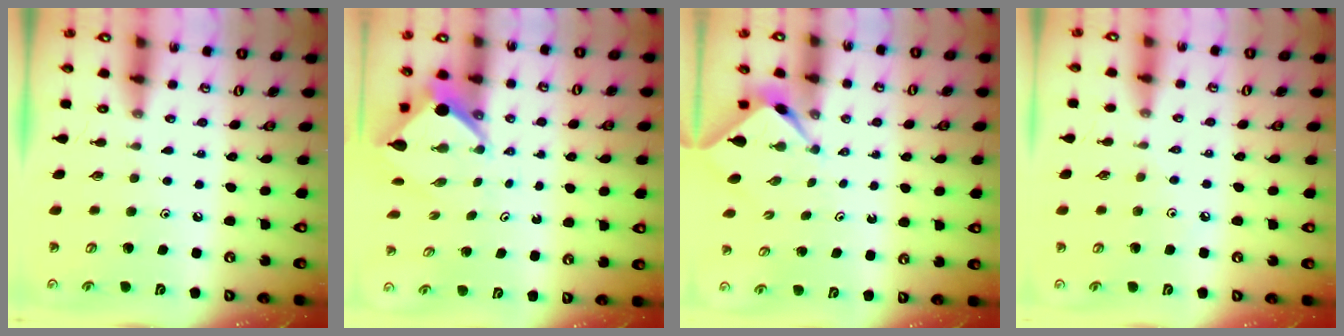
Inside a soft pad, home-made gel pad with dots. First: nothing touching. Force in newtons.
{"total": 6.3, "press": 6.3, "slide": 0.5}
{"total": 2.2, "press": 2.2, "slide": 0.2}
{"total": 2.9, "press": 2.9, "slide": 0.6}